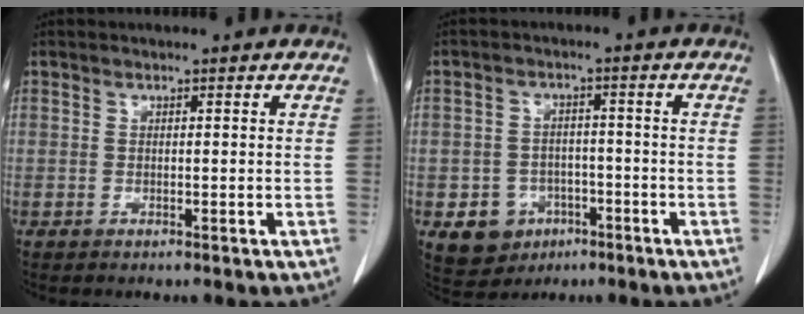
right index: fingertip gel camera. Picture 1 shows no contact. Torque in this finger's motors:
{"motor_torque": [-0.40, 0.23, -0.35, -0.16]}